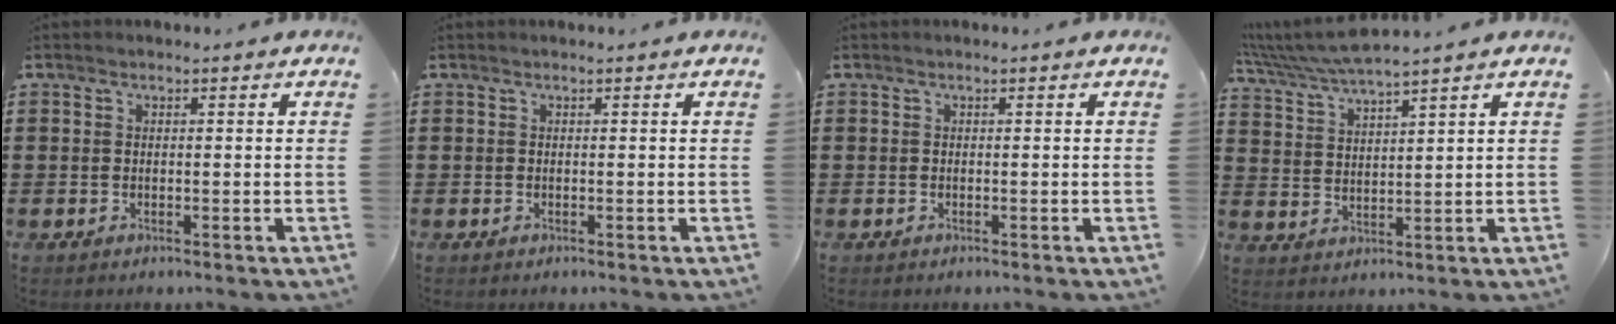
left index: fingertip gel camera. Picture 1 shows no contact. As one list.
[{"total": 0.0}, {"total": 0.0}, {"total": 4.6, "force": [4.3, -0.5, 1.6], "torque": [-0.046, -0.021, 0.075]}]